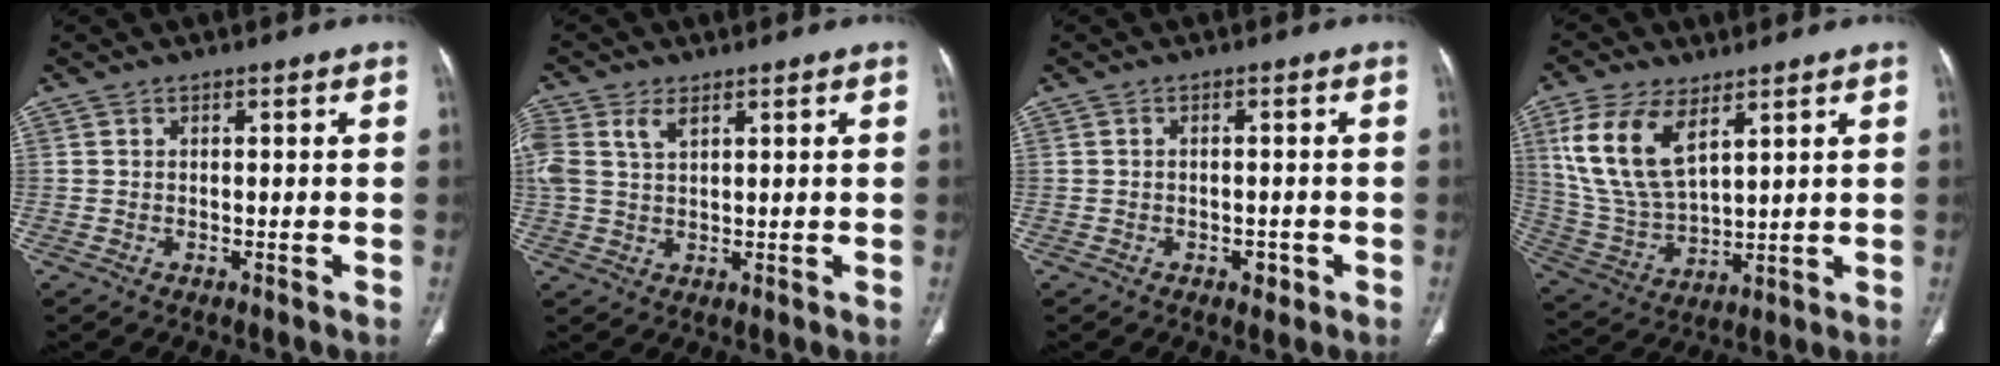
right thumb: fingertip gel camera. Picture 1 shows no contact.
{"total": 6.4, "force": [3.0, 3.5, 4.4], "torque": [-0.110, 0.007, 0.067]}
{"total": 2.1, "force": [-1.0, 1.3, 1.3], "torque": [-0.014, 0.005, -0.010]}
{"total": 14.7, "force": [6.6, 7.3, 10.9], "torque": [-0.219, -0.020, 0.145]}